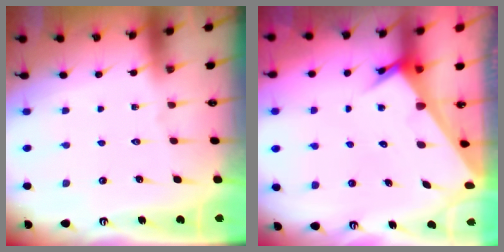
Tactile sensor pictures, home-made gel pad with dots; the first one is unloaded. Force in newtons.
{"total": 3.7, "press": 3.7, "slide": 0.2}